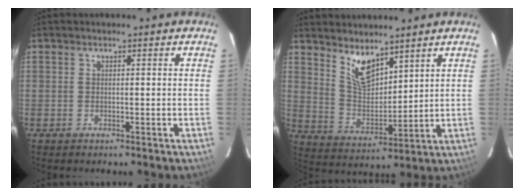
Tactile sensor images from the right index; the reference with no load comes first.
{"total": 8.3, "force": [6.0, 3.3, 4.6], "torque": [-0.082, -0.005, 0.125]}